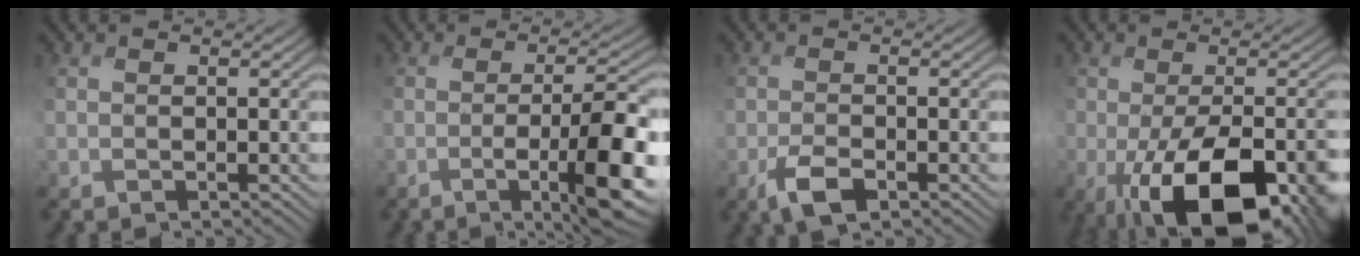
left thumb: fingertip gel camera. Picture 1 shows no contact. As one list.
[{"total": 9.9, "force": [-2.9, 2.1, 9.3], "torque": [-0.135, -0.008, -0.052]}, {"total": 3.6, "force": [-2.0, 1.5, 2.6], "torque": [-0.055, -0.005, -0.040]}, {"total": 16.7, "force": [-6.2, 7.7, 13.4], "torque": [-0.206, -0.041, -0.069]}]